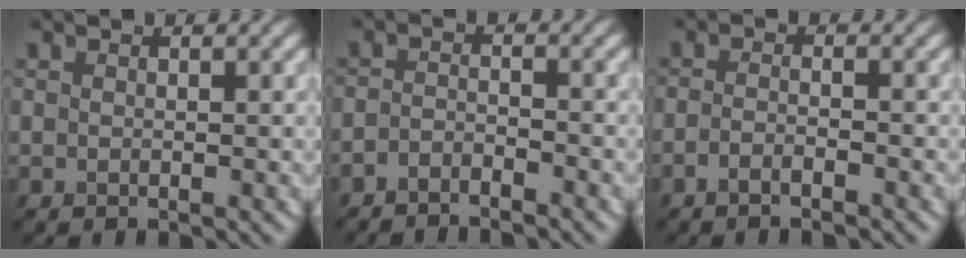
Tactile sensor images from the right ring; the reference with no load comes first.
{"total": 2.1, "force": [-1.9, 0.3, 0.7], "torque": [-0.013, -0.004, -0.040]}
{"total": 1.6, "force": [-1.2, 0.3, 1.1], "torque": [-0.019, -0.002, -0.027]}